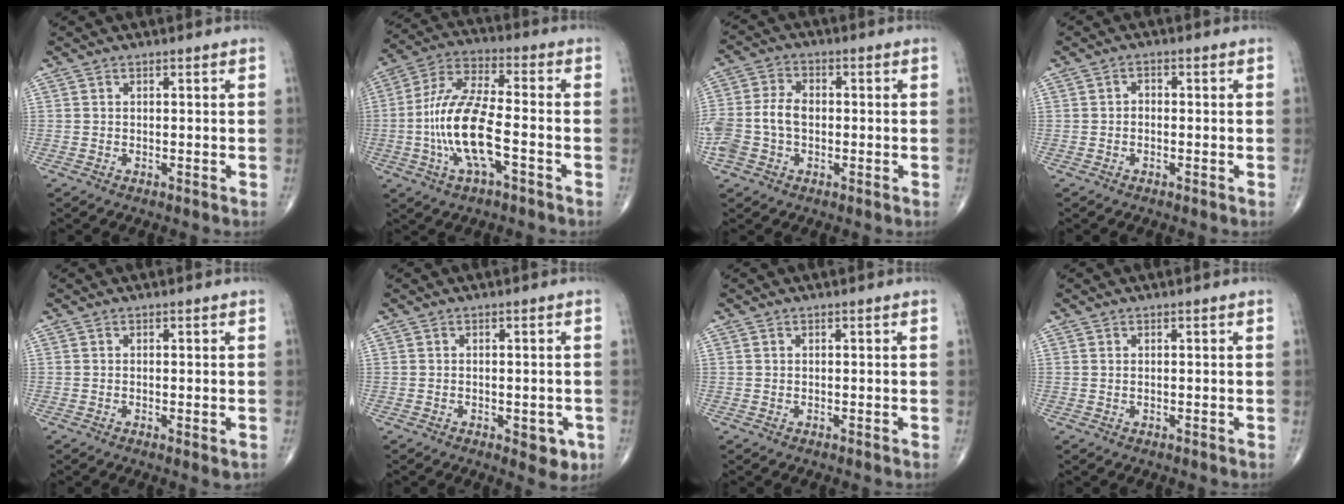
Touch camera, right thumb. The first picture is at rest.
{"total": 14.7, "force": [-3.7, 5.1, 13.3], "torque": [-0.278, 0.032, -0.072]}
{"total": 9.0, "force": [-1.2, 6.2, 6.4], "torque": [-0.141, 0.026, -0.026]}
{"total": 1.3, "force": [-0.3, 1.0, 0.8], "torque": [-0.006, 0.006, -0.009]}
{"total": 1.5, "force": [-0.4, 0.5, 1.4], "torque": [-0.024, -0.005, -0.004]}
{"total": 4.3, "force": [-1.5, 2.2, 3.4], "torque": [-0.023, -0.002, -0.015]}
{"total": 0.0}
{"total": 0.0}